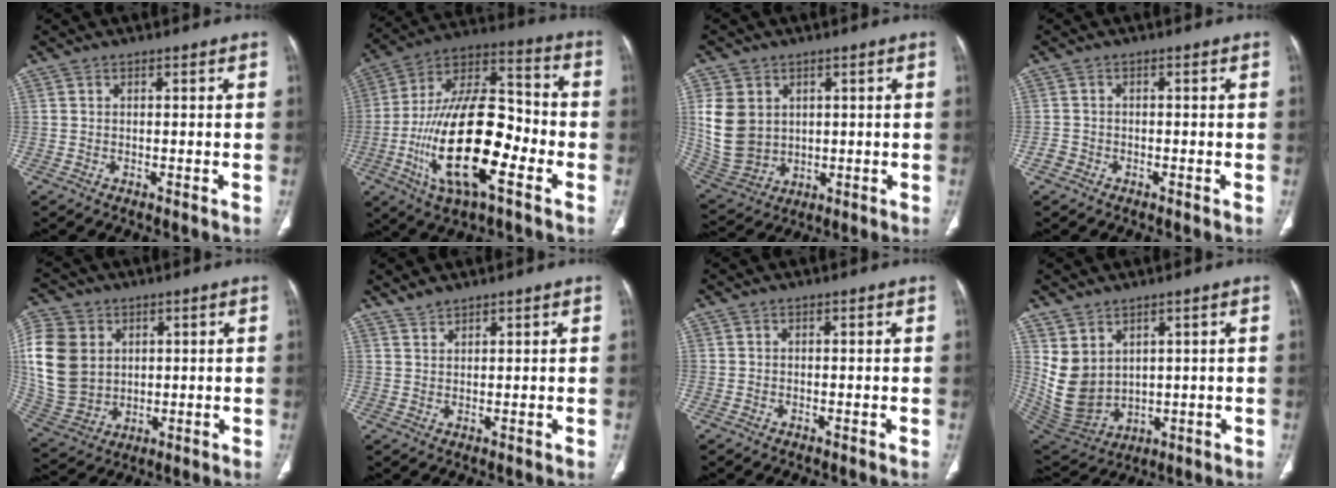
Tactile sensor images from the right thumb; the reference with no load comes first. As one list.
[{"total": 23.9, "force": [-7.0, 10.1, 20.5], "torque": [-0.359, 0.034, -0.118]}, {"total": 11.2, "force": [2.4, 9.1, 6.1], "torque": [-0.107, -0.010, 0.071]}, {"total": 1.5, "force": [-0.9, 1.2, 0.2], "torque": [-0.004, 0.005, -0.020]}, {"total": 15.8, "force": [3.1, 12.7, 8.8], "torque": [-0.178, -0.003, 0.074]}, {"total": 2.0, "force": [2.0, 0.4, 0.3], "torque": [-0.001, -0.002, 0.043]}, {"total": 0.0}, {"total": 10.2, "force": [3.7, 7.6, 5.8], "torque": [-0.102, -0.023, 0.107]}]